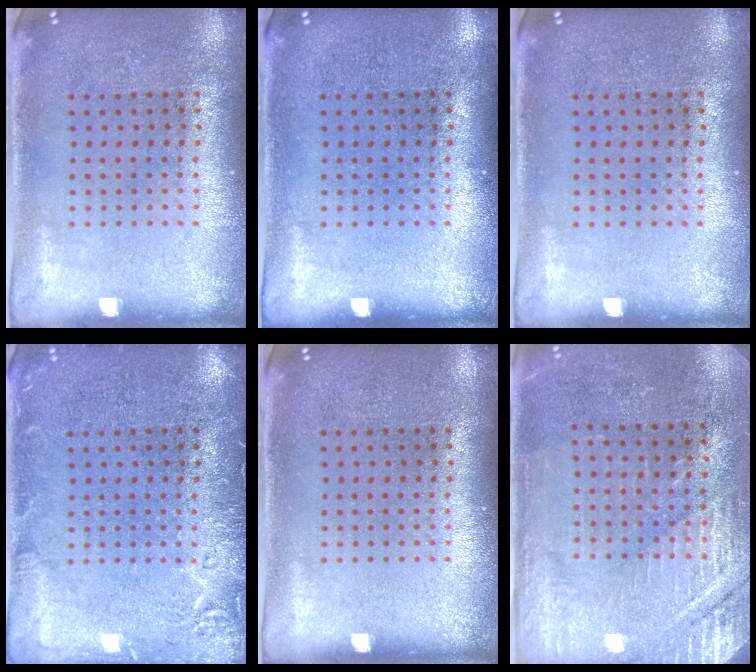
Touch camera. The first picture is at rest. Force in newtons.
{"total": 0.0}
{"total": 0.0}
{"total": 2.4, "press": 2.4, "slide": 0.4}
{"total": 0.0}
{"total": 2.9, "press": 2.9, "slide": 0.2}